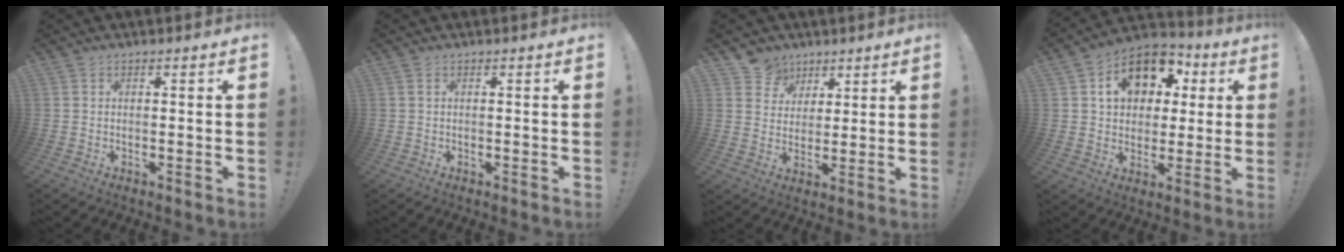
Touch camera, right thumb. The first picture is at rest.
{"total": 0.6, "force": [0.4, 0.0, 0.5], "torque": [-0.010, 0.001, 0.007]}
{"total": 8.1, "force": [5.0, 6.3, 0.5], "torque": [-0.004, -0.038, 0.100]}
{"total": 14.9, "force": [5.3, 11.3, 8.1], "torque": [-0.120, -0.010, 0.102]}